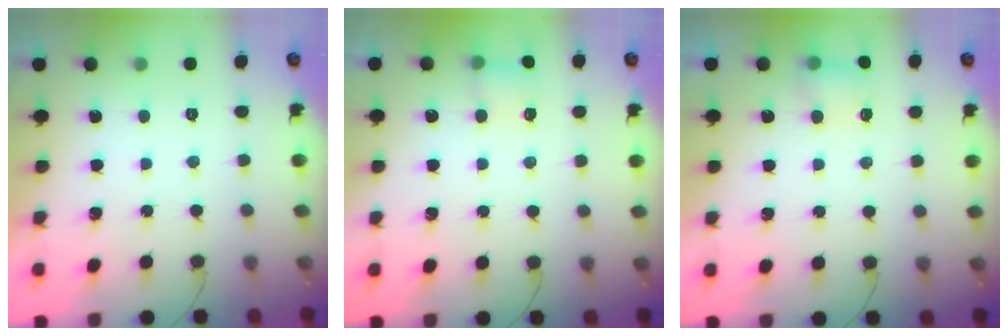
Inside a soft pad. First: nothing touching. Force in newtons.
{"total": 4.3, "press": 4.2, "slide": 1.2}
{"total": 5.0, "press": 4.8, "slide": 1.0}